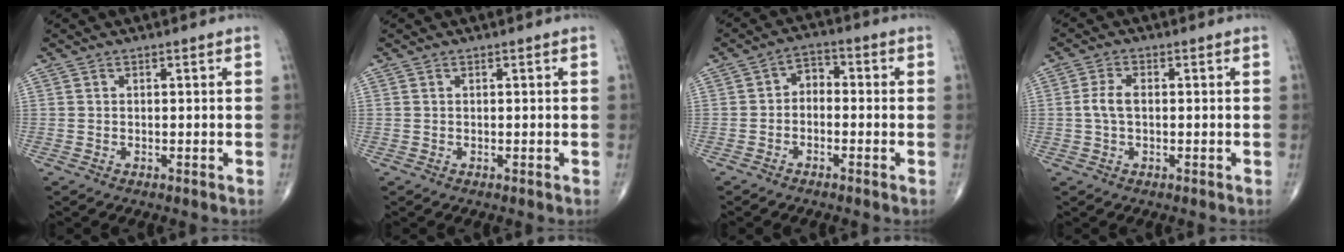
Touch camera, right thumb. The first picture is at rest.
{"total": 0.0}
{"total": 3.9, "force": [-1.0, 2.8, 2.6], "torque": [-0.026, 0.025, -0.031]}
{"total": 3.5, "force": [-0.1, 1.9, 2.9], "torque": [-0.069, 0.008, -0.004]}